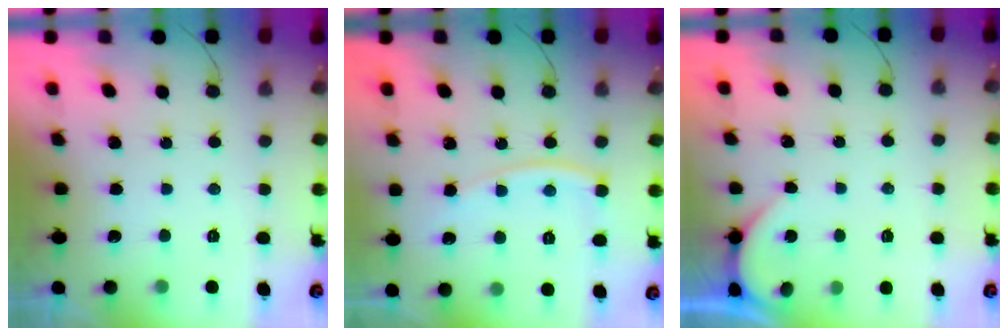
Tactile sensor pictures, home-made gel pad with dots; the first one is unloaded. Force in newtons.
{"total": 7.9, "press": 7.9, "slide": 1.0}
{"total": 0.6, "press": 0.6, "slide": 0.1}